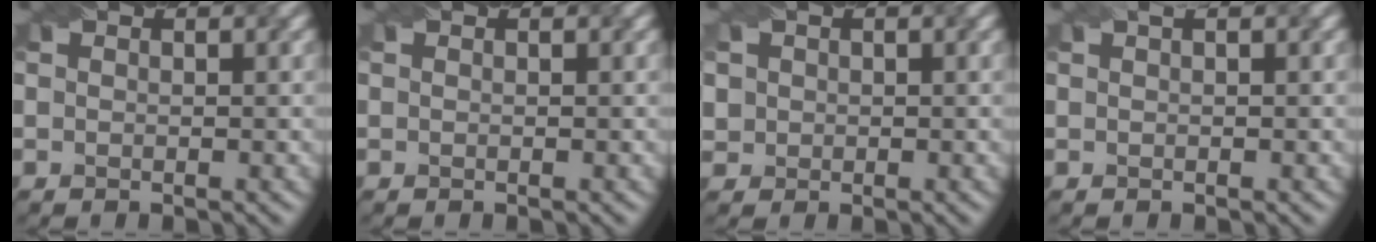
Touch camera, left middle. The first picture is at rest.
{"total": 0.0}
{"total": 3.5, "force": [1.3, 2.9, 1.3], "torque": [-0.037, 0.019, 0.020]}
{"total": 0.8, "force": [0.6, 0.1, 0.6], "torque": [-0.009, 0.003, 0.014]}